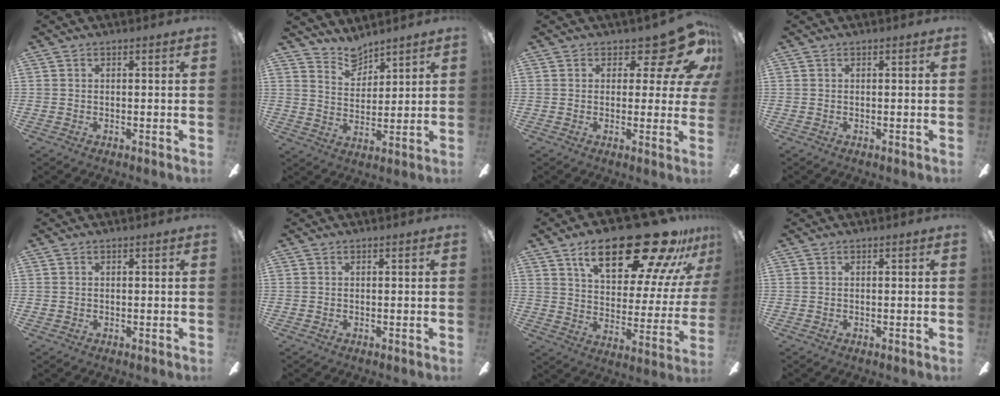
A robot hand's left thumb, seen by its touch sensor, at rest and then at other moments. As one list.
[{"total": 6.6, "force": [6.1, 2.4, 0.7], "torque": [-0.020, -0.036, 0.114]}, {"total": 12.6, "force": [7.1, 5.3, 8.9], "torque": [-0.116, -0.048, 0.125]}, {"total": 0.0}, {"total": 0.6, "force": [0.4, 0.4, 0.0], "torque": [0.000, 0.003, 0.007]}, {"total": 0.0}, {"total": 28.3, "force": [17.8, 10.8, 19.2], "torque": [-0.280, -0.112, 0.287]}, {"total": 0.0}]